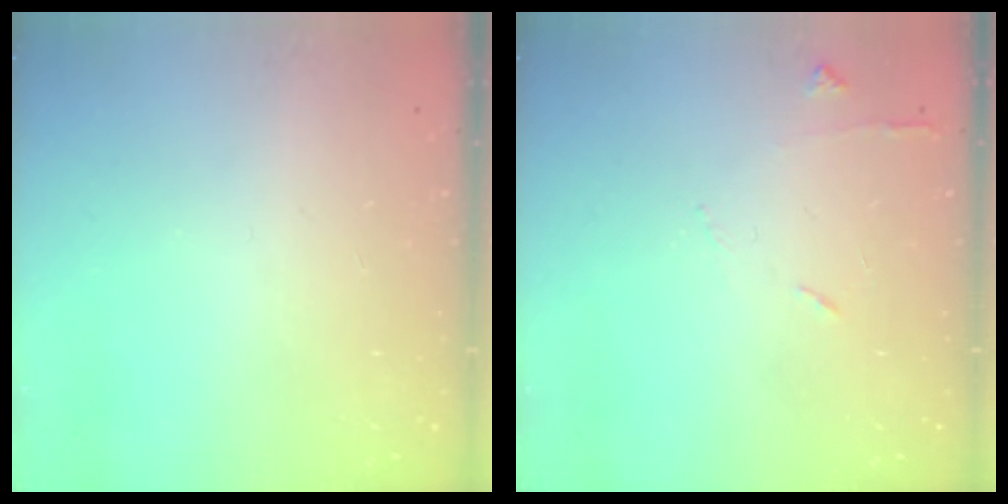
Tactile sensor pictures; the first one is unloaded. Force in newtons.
{"total": 6.2, "press": 6.1, "slide": 0.8}